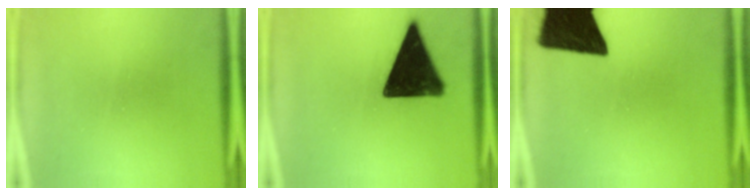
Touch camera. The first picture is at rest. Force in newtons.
{"total": 16.7}
{"total": 18.0}